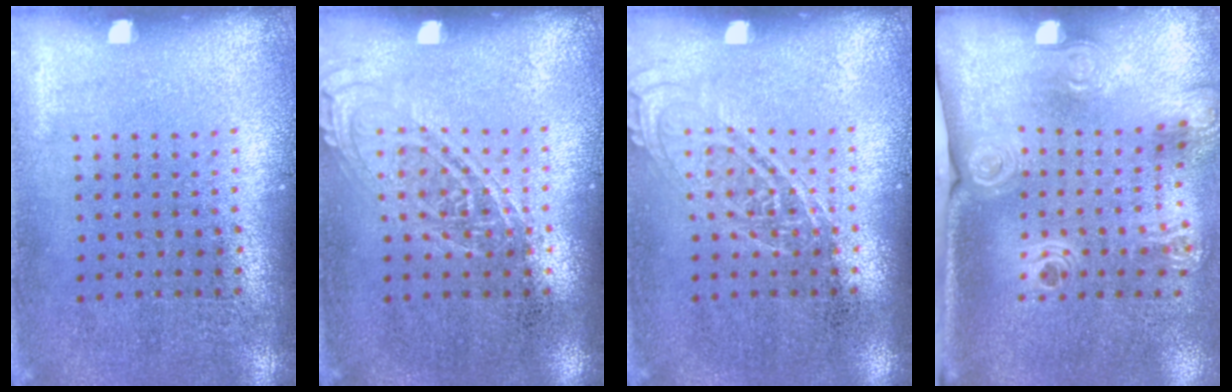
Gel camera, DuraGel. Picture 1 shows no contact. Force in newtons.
{"total": 0.8, "press": 0.8, "slide": 0.1}
{"total": 1.8, "press": 1.8, "slide": 0.2}
{"total": 2.3, "press": 1.6, "slide": 1.5}